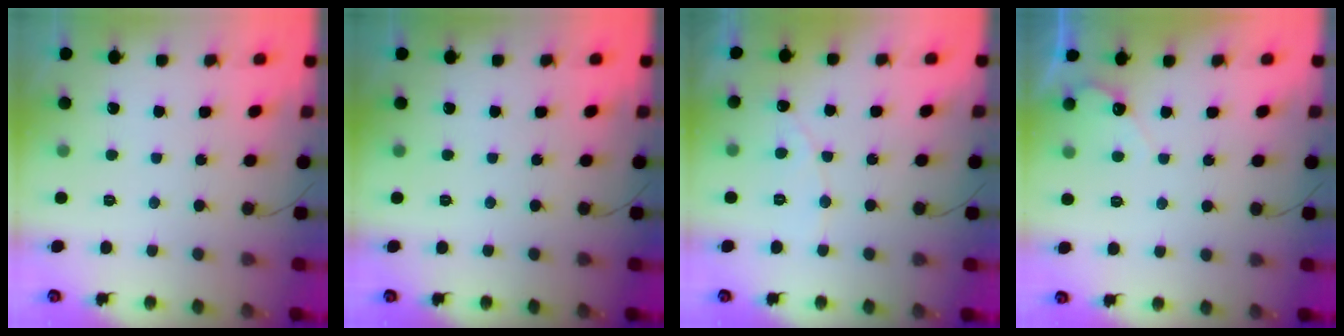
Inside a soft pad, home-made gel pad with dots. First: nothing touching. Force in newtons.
{"total": 0.0}
{"total": 4.5, "press": 4.5, "slide": 0.2}
{"total": 3.5, "press": 3.5, "slide": 0.2}